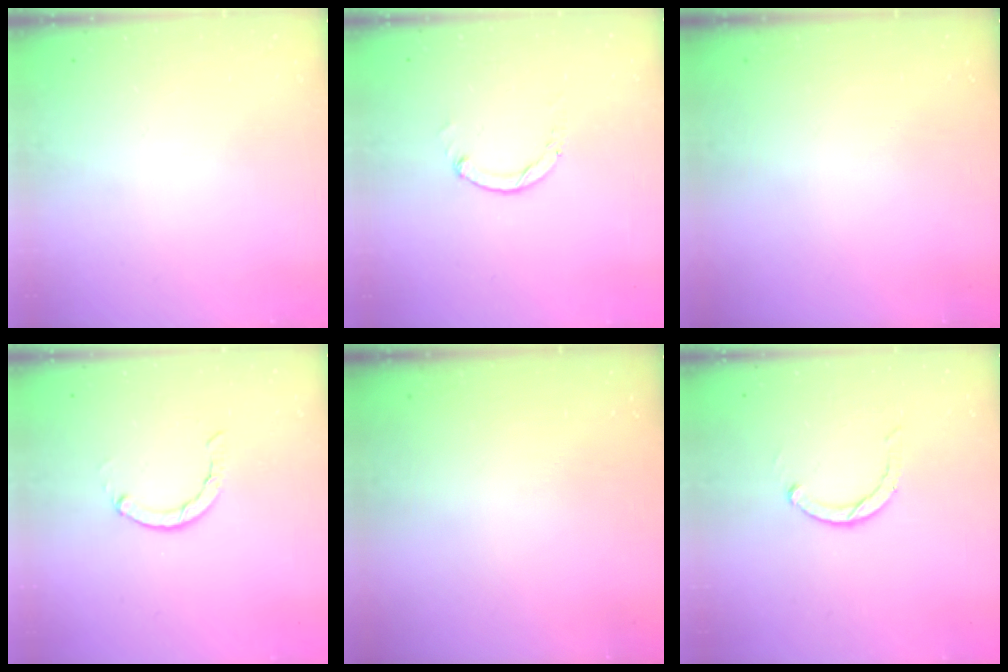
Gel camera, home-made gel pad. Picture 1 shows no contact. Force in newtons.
{"total": 1.2, "press": 1.2, "slide": 0.3}
{"total": 0.0}
{"total": 2.1, "press": 2.1, "slide": 0.3}
{"total": 0.0}
{"total": 3.0, "press": 2.9, "slide": 0.5}